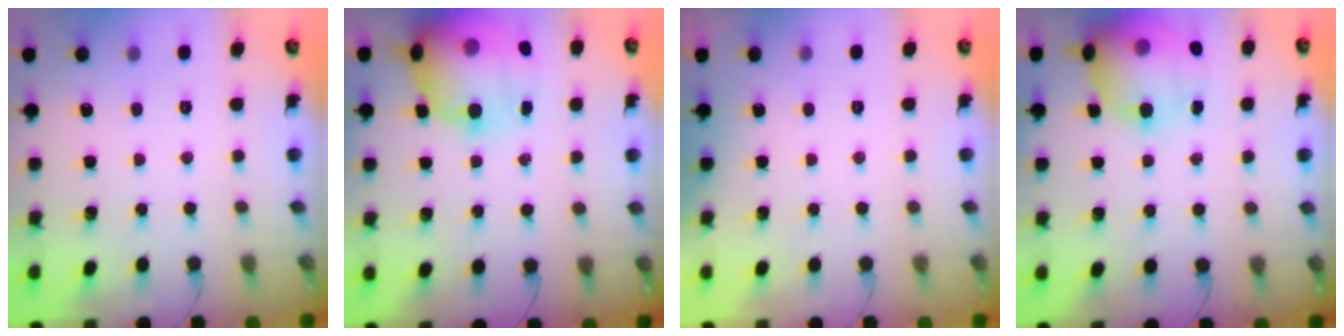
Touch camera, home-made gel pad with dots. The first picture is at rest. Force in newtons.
{"total": 21.0, "press": 20.7, "slide": 3.6}
{"total": 0.0}
{"total": 16.7, "press": 16.5, "slide": 2.5}